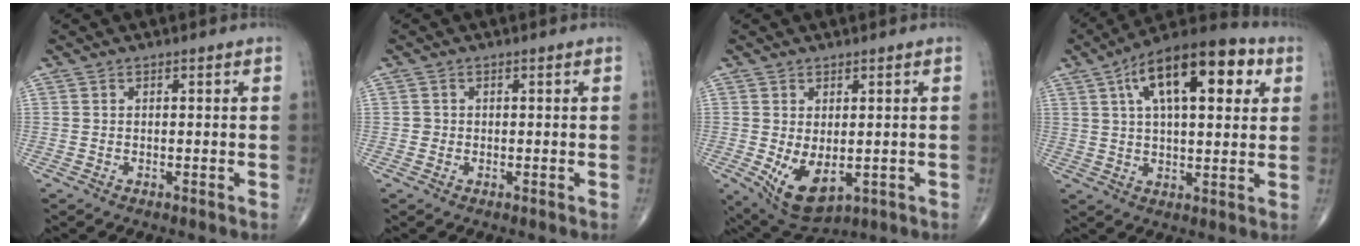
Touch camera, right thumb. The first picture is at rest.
{"total": 0.9, "force": [-0.1, 0.9, 0.0], "torque": [0.003, 0.004, -0.002]}
{"total": 8.4, "force": [-1.4, 4.6, 6.9], "torque": [-0.110, -0.011, -0.001]}
{"total": 19.7, "force": [7.1, 8.5, 16.3], "torque": [-0.241, 0.013, 0.106]}